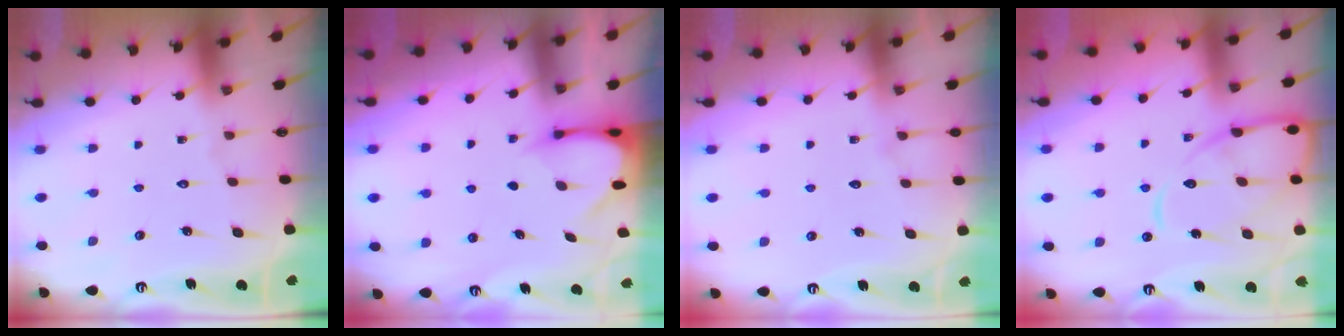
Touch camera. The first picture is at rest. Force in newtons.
{"total": 3.4, "press": 3.4, "slide": 0.3}
{"total": 5.7, "press": 5.7, "slide": 0.7}
{"total": 12.7, "press": 12.6, "slide": 1.3}